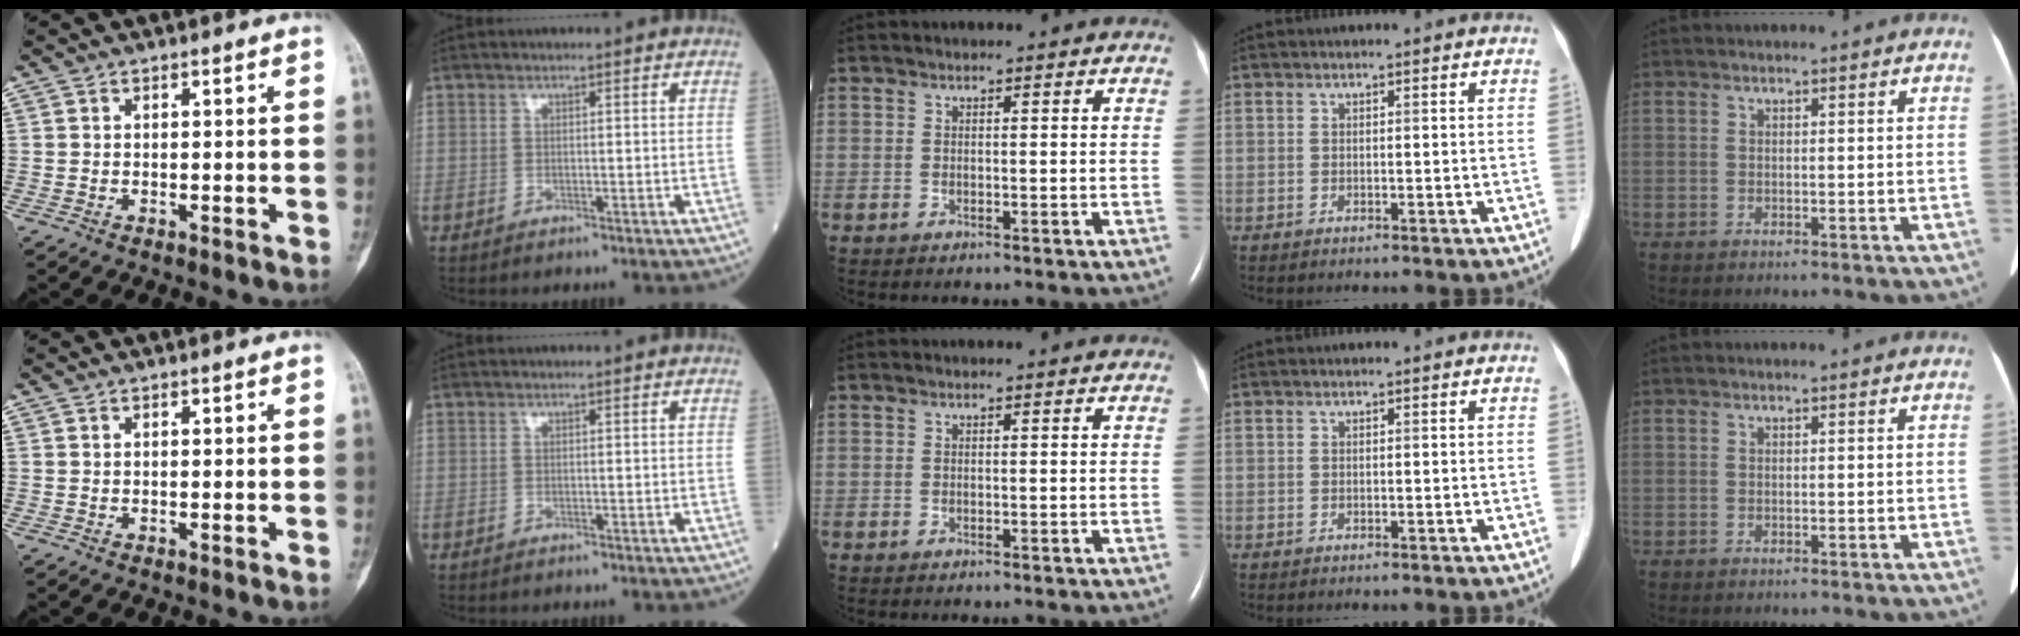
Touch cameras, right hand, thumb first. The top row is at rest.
{}